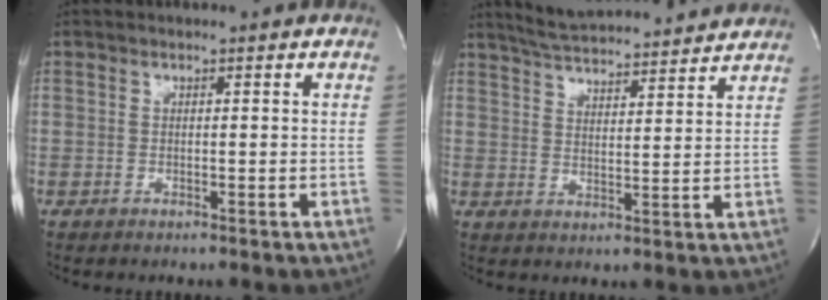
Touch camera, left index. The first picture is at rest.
{"total": 15.0, "force": [14.0, 1.5, 5.1], "torque": [-0.088, 0.020, 0.204]}